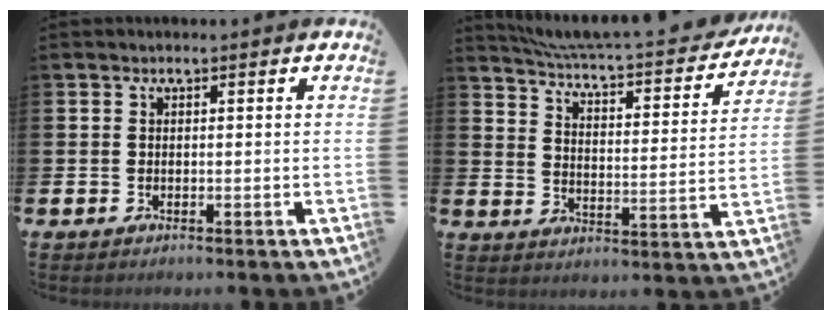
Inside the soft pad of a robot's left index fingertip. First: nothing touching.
{"total": 5.9, "force": [5.7, 0.3, 1.6], "torque": [-0.054, -0.052, 0.092]}